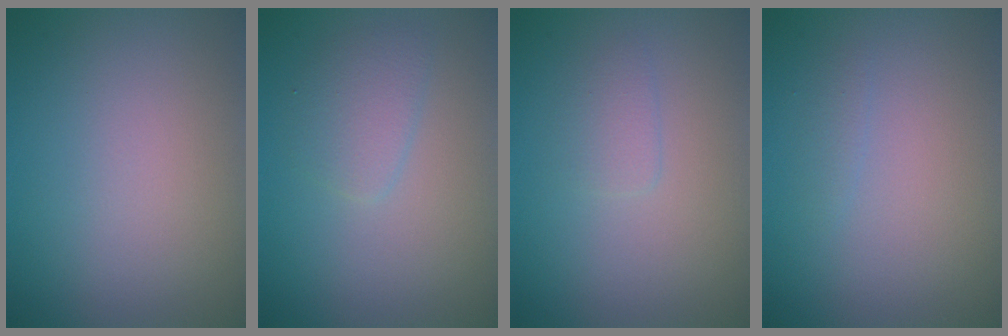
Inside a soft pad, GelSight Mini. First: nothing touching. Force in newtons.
{"total": 2.0, "press": 2.0, "slide": 0.0}
{"total": 1.2, "press": 1.2, "slide": 0.1}
{"total": 0.6, "press": 0.6, "slide": 0.1}